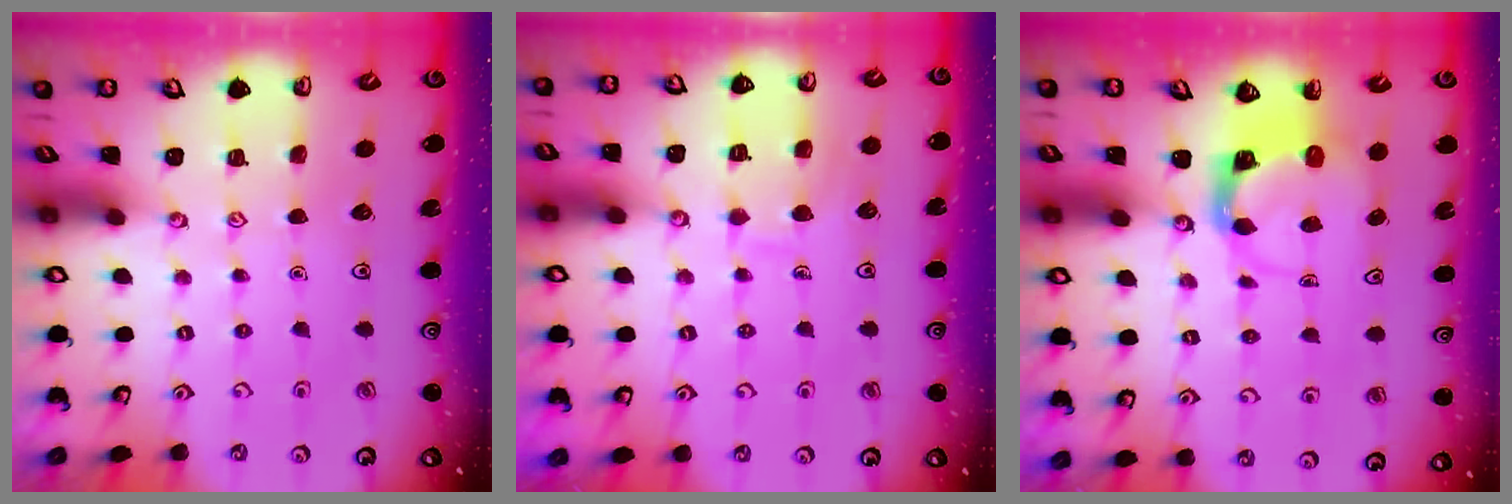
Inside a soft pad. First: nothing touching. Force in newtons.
{"total": 7.3, "press": 7.3, "slide": 0.7}
{"total": 3.8, "press": 3.8, "slide": 0.3}